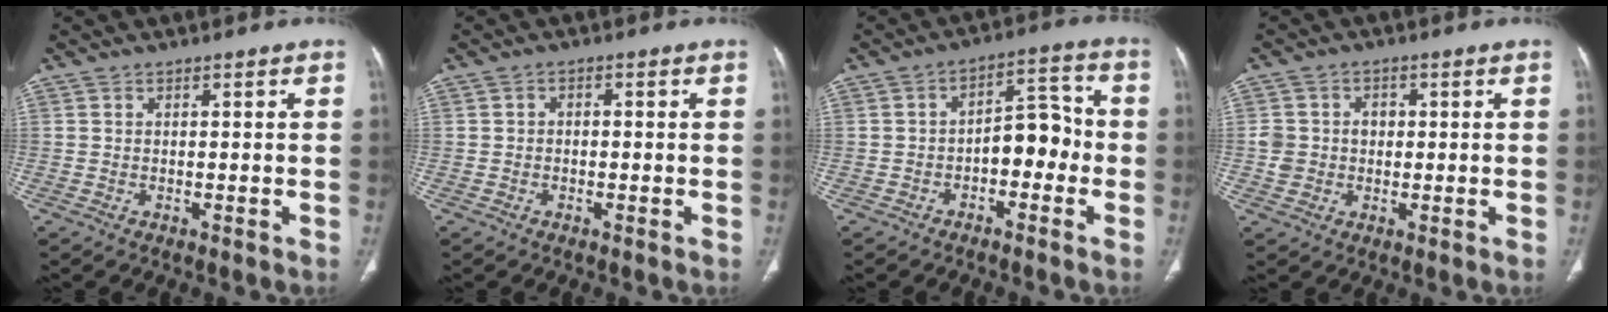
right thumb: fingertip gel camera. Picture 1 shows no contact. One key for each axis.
{"total": 0.9, "fx": -0.3, "fy": 0.6, "fz": 0.5, "tx": 0.000, "ty": 0.004, "tz": -0.009}
{"total": 8.0, "fx": -2.1, "fy": 4.7, "fz": 6.1, "tx": -0.055, "ty": 0.043, "tz": -0.042}
{"total": 5.2, "fx": 0.1, "fy": 4.7, "fz": 2.2, "tx": -0.021, "ty": 0.012, "tz": 0.004}